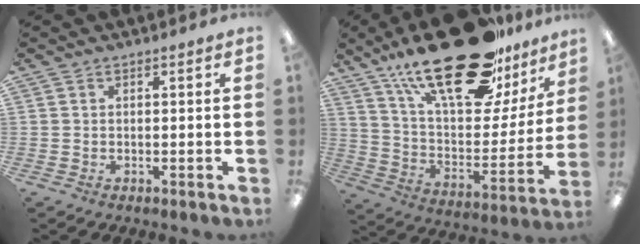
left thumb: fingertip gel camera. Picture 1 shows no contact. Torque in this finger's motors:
{"motor_torque": [1.18, 0.51, 2.17, -0.56, 0.47]}